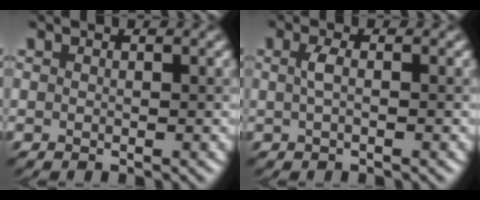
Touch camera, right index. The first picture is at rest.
{"total": 1.1, "force": [0.1, 0.2, 1.1], "torque": [-0.025, 0.009, 0.003]}